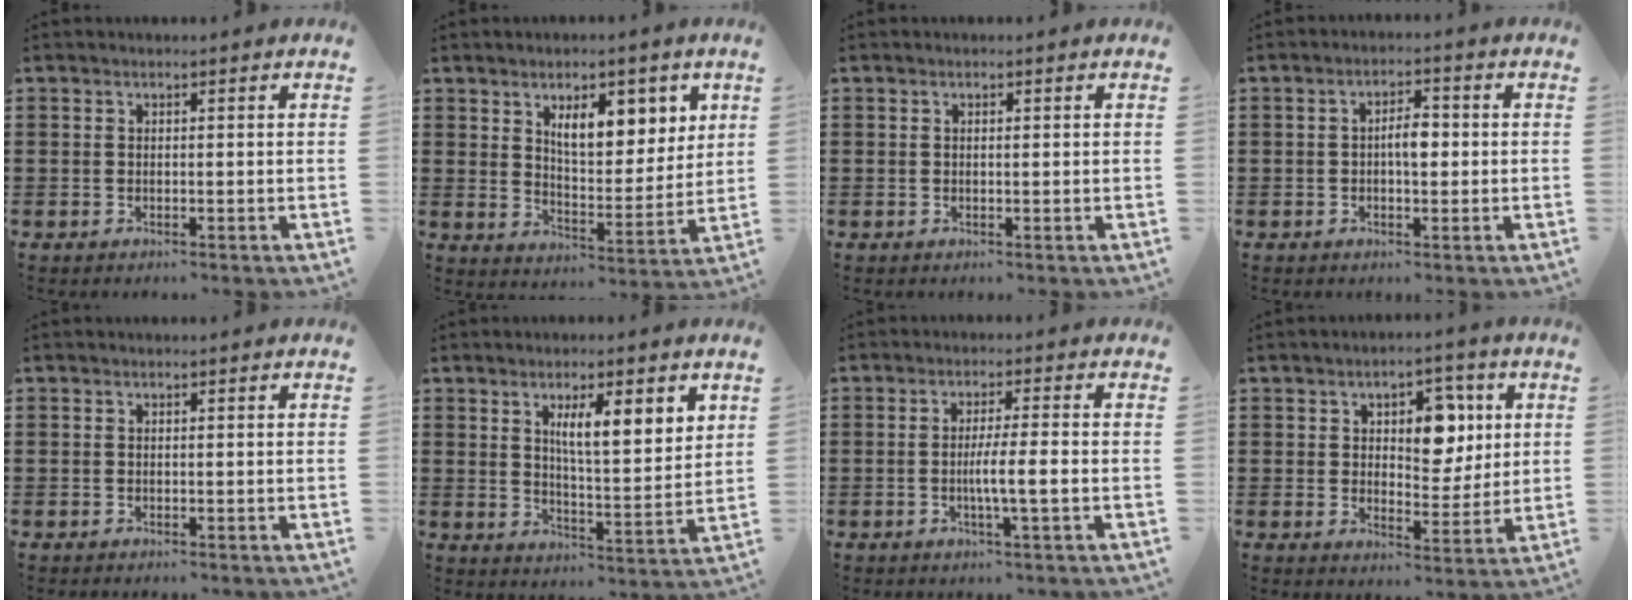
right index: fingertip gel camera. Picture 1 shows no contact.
{"total": 8.4, "force": [4.6, 3.9, 5.9], "torque": [-0.093, -0.011, 0.074]}
{"total": 0.5, "force": [0.1, 0.1, 0.5], "torque": [-0.011, -0.003, 0.002]}
{"total": 3.6, "force": [-0.1, 1.4, 3.3], "torque": [-0.053, 0.001, -0.007]}
{"total": 0.0}
{"total": 7.0, "force": [3.2, 1.8, 6.0], "torque": [-0.108, -0.005, 0.050]}
{"total": 4.5, "force": [-1.0, -0.1, 4.4], "torque": [-0.077, -0.005, -0.021]}
{"total": 6.6, "force": [2.4, 4.3, 4.4], "torque": [-0.078, 0.007, 0.035]}